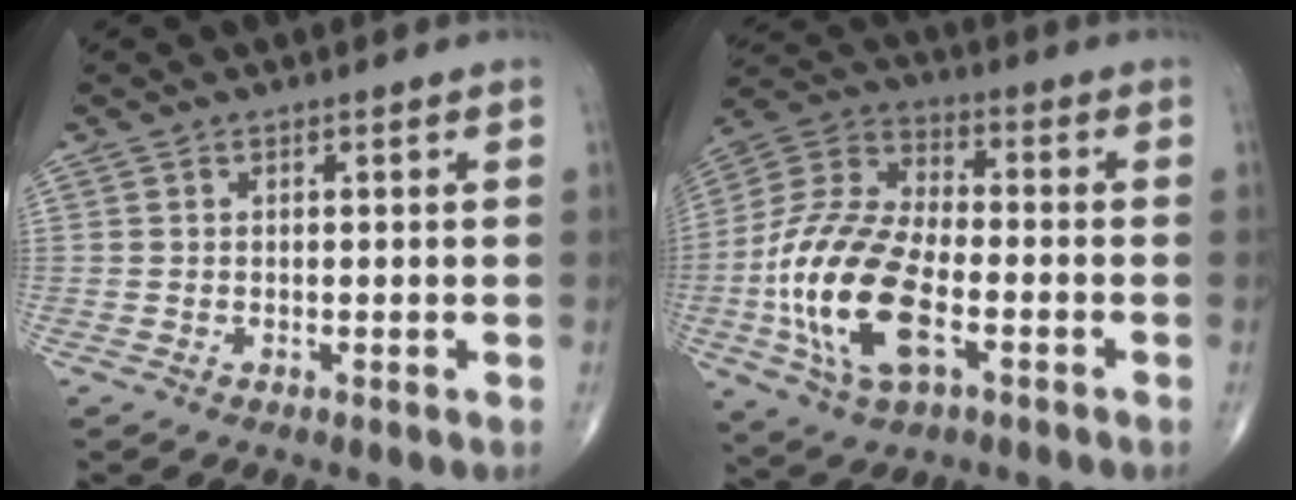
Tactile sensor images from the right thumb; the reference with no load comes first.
{"total": 20.2, "force": [-5.5, 10.3, 16.5], "torque": [-0.339, 0.020, -0.101]}